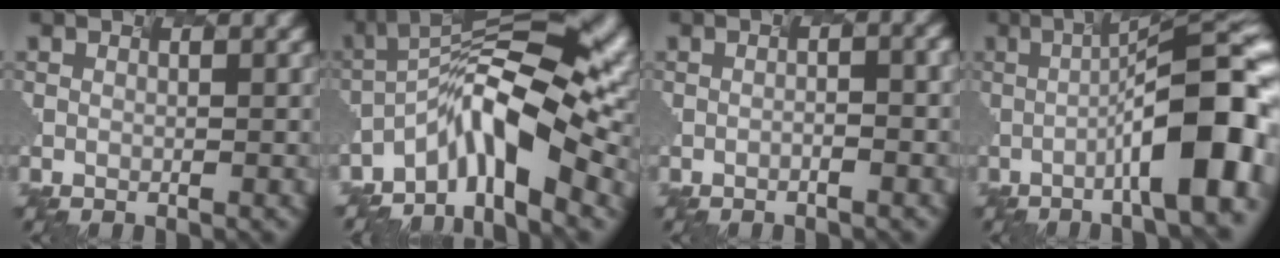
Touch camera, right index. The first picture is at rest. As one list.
[{"total": 9.1, "force": [-5.1, 2.6, 7.1], "torque": [-0.126, 0.012, -0.091]}, {"total": 2.7, "force": [-0.6, 0.9, 2.5], "torque": [-0.014, 0.007, -0.009]}, {"total": 9.9, "force": [-2.3, 1.4, 9.6], "torque": [-0.135, 0.009, -0.035]}]